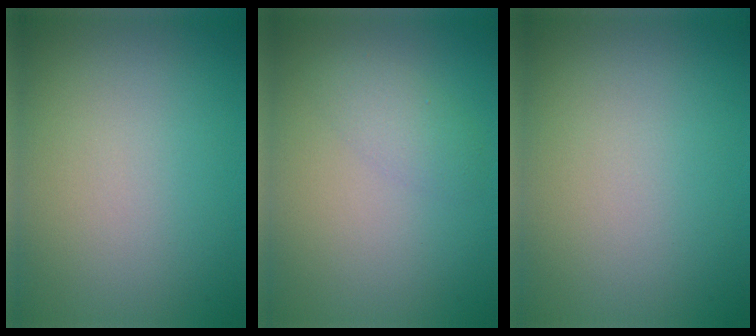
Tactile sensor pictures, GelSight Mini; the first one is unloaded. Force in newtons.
{"total": 1.9, "press": 1.9, "slide": 0.1}
{"total": 0.0}